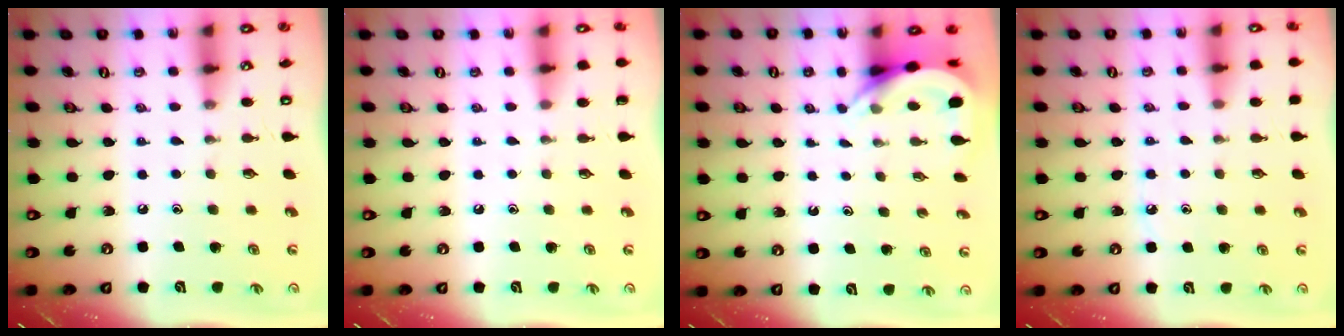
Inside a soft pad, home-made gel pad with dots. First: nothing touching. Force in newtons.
{"total": 0.0}
{"total": 5.1, "press": 5.1, "slide": 0.2}
{"total": 4.4, "press": 4.4, "slide": 0.6}